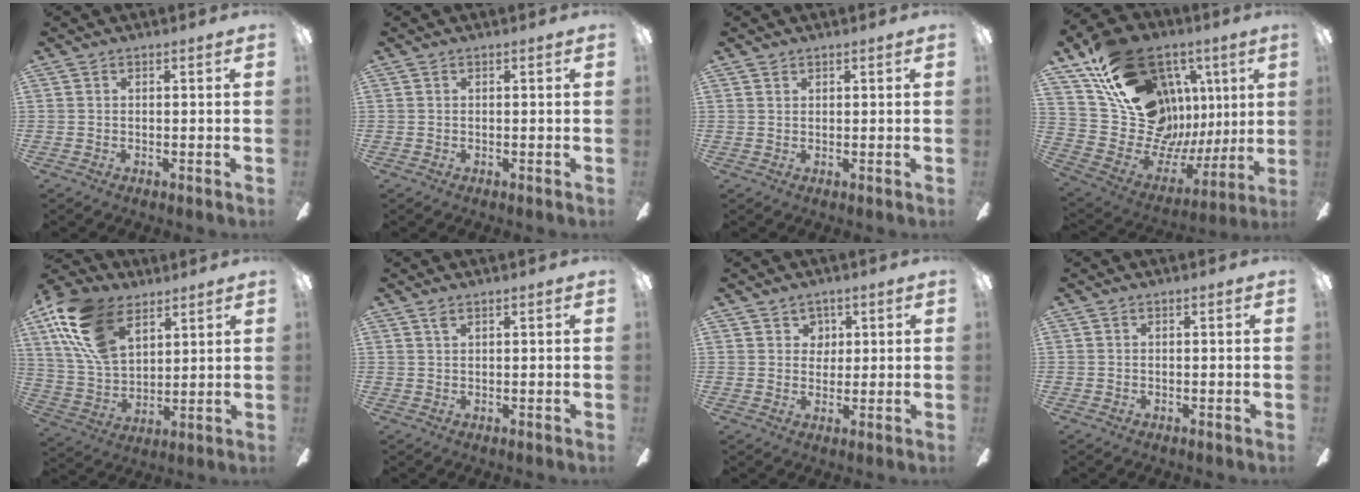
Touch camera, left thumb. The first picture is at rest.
{"total": 0.0}
{"total": 0.9, "force": [0.8, 0.4, 0.0], "torque": [-0.001, 0.000, 0.015]}
{"total": 24.4, "force": [12.6, 16.8, 12.4], "torque": [-0.206, -0.084, 0.268]}
{"total": 18.8, "force": [10.0, 11.0, 11.6], "torque": [-0.252, -0.024, 0.187]}
{"total": 1.2, "force": [1.0, 0.3, 0.6], "torque": [-0.015, 0.002, 0.017]}
{"total": 3.7, "force": [2.0, 3.1, 0.3], "torque": [0.005, -0.005, 0.031]}
{"total": 0.0}